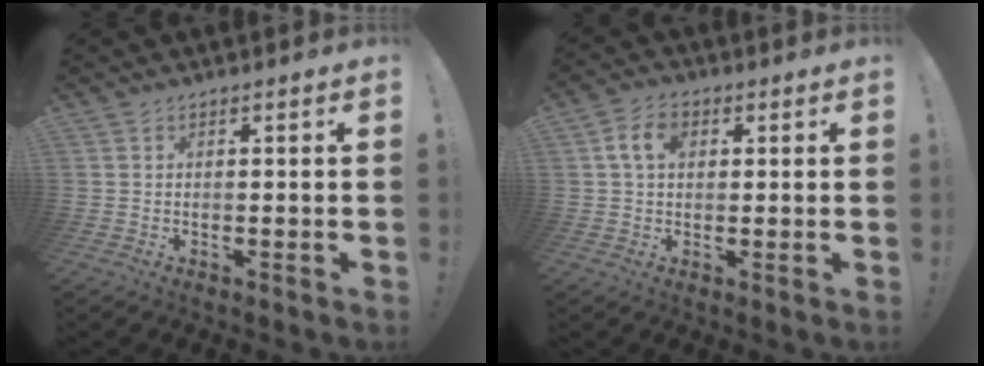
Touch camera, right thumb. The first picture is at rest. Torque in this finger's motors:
{"motor_torque": [0.00, 0.00, 0.00, 0.00, 0.00]}